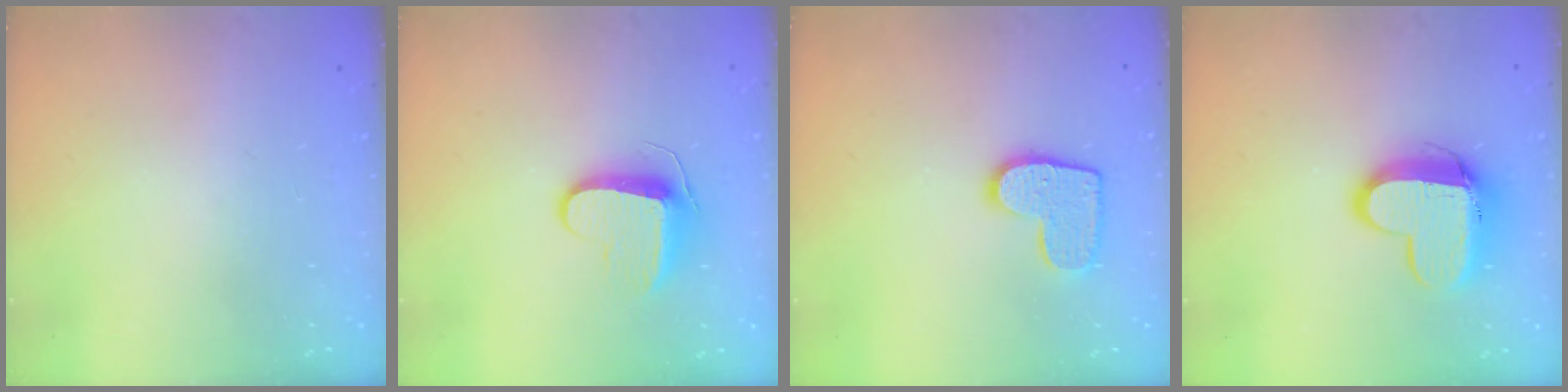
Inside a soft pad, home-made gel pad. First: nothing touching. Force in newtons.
{"total": 9.4, "press": 9.4, "slide": 0.2}
{"total": 11.2, "press": 11.2, "slide": 0.6}
{"total": 12.1, "press": 12.0, "slide": 1.2}